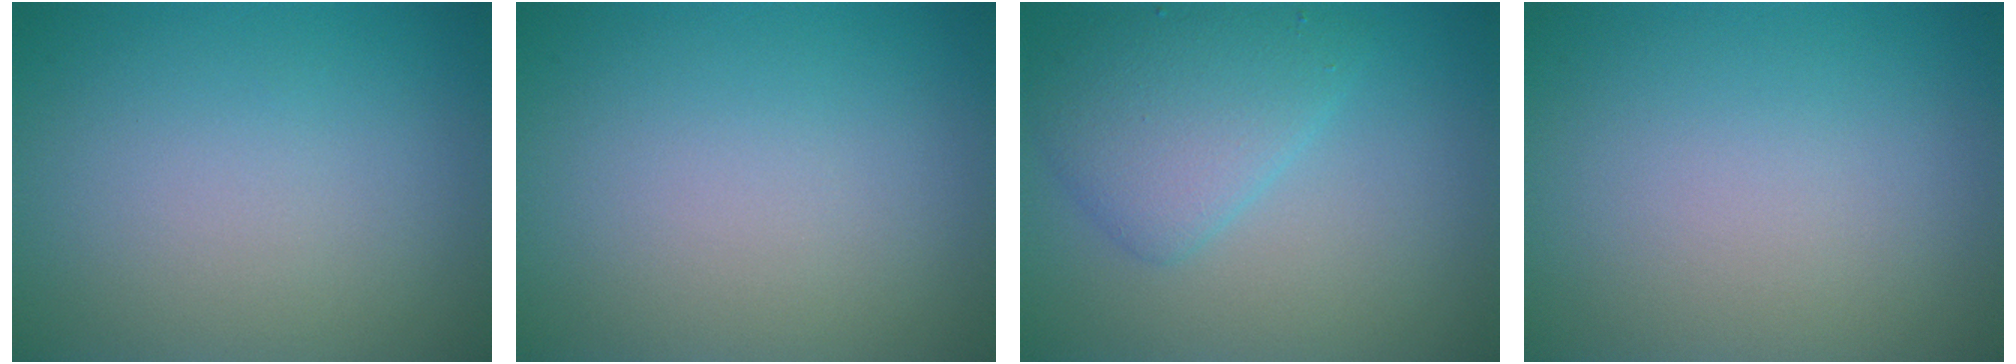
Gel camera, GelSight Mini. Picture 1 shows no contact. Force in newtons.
{"total": 0.0}
{"total": 3.9, "press": 3.9, "slide": 0.1}
{"total": 0.0}